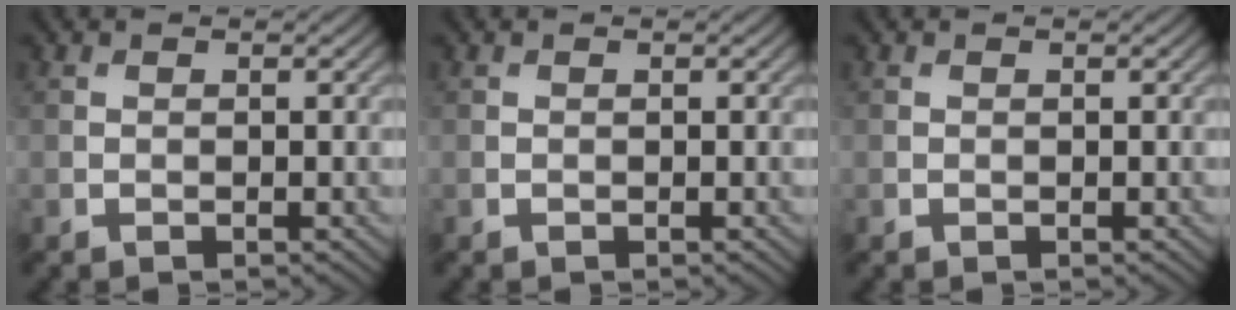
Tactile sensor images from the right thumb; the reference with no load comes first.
{"total": 0.0}
{"total": 0.0}